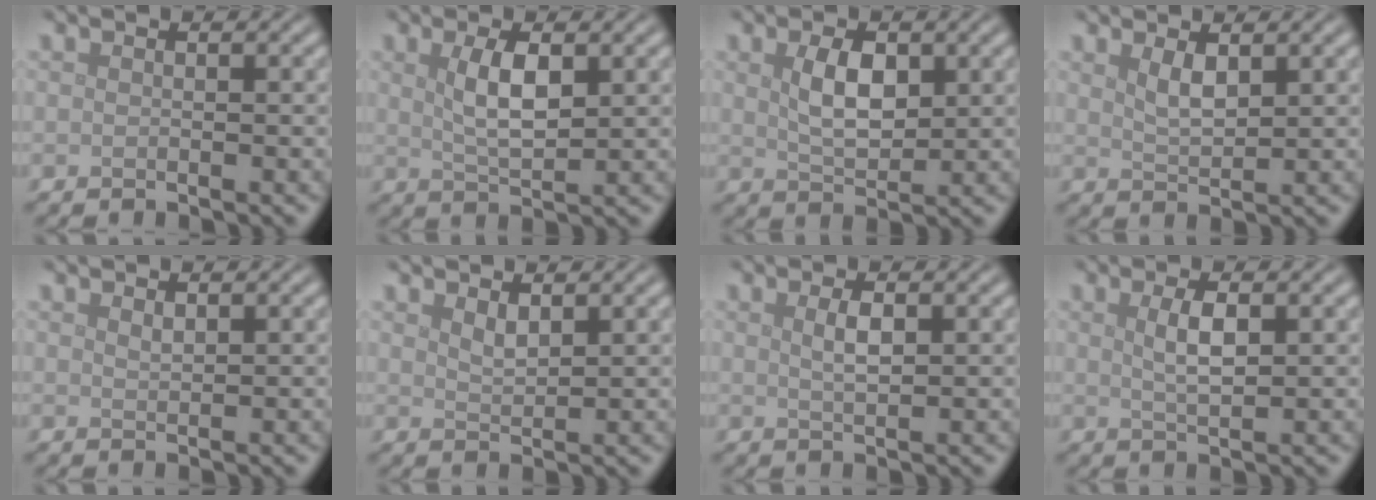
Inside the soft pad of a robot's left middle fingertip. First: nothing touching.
{"total": 3.6, "force": [1.1, 1.3, 3.2], "torque": [-0.066, 0.000, 0.023]}
{"total": 3.6, "force": [1.0, 1.9, 2.9], "torque": [-0.061, -0.001, 0.023]}
{"total": 2.1, "force": [1.2, 0.7, 1.5], "torque": [-0.032, -0.004, 0.026]}
{"total": 0.7, "force": [0.6, 0.2, 0.4], "torque": [-0.007, -0.003, 0.013]}
{"total": 1.5, "force": [1.1, 0.4, 0.9], "torque": [-0.019, -0.003, 0.023]}
{"total": 1.8, "force": [0.6, 0.5, 1.6], "torque": [-0.032, 0.000, 0.014]}
{"total": 2.5, "force": [0.7, 0.7, 2.2], "torque": [-0.044, 0.001, 0.016]}